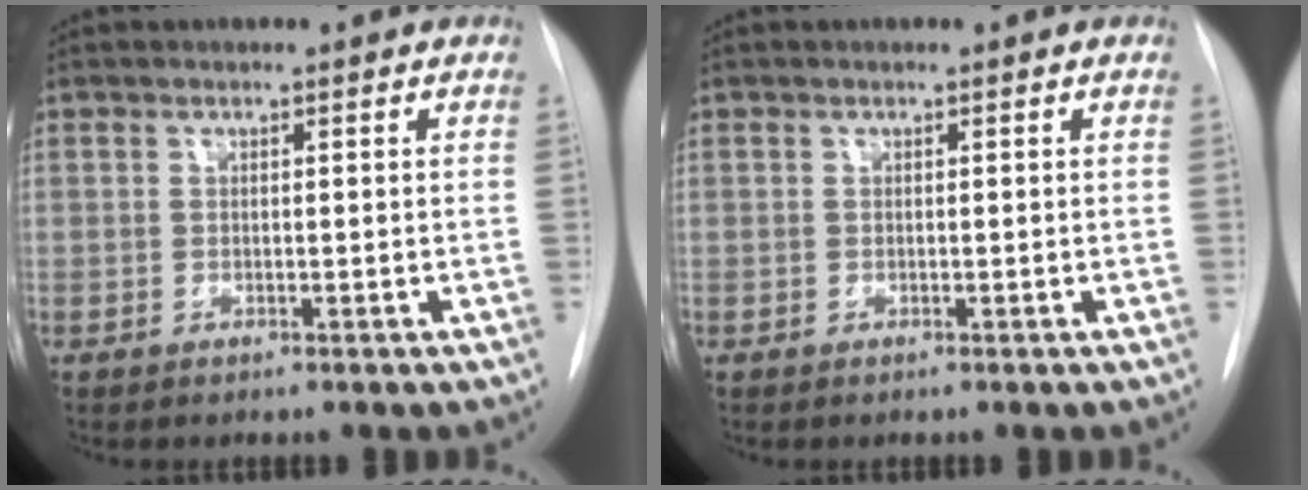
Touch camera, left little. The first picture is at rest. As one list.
[{"total": 0.0}]